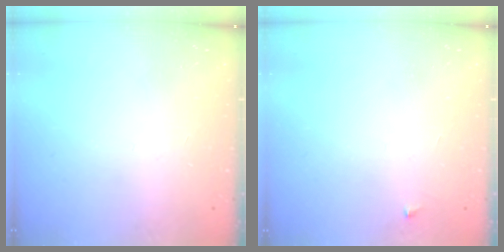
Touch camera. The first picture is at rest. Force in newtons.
{"total": 3.2, "press": 3.2, "slide": 0.5}